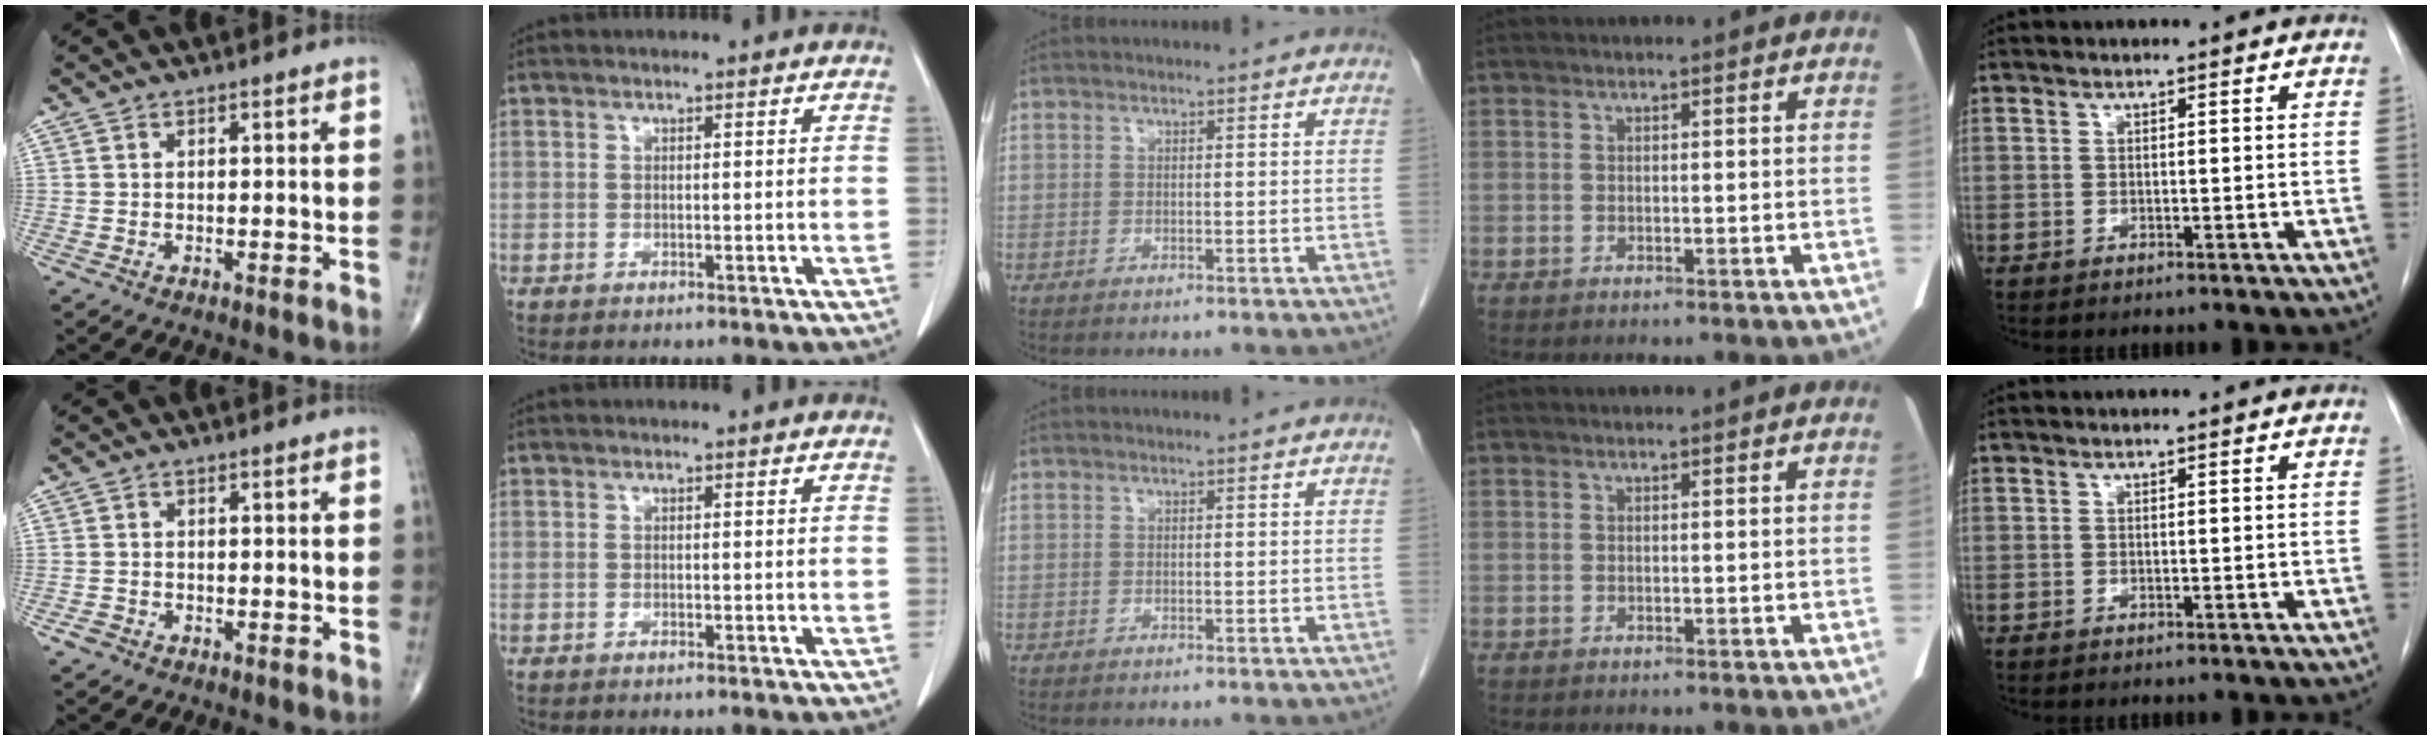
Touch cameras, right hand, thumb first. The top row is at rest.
{"thumb": {"total": 1.5, "force": [-0.9, 1.1, 0.5], "torque": [-0.009, 0.006, -0.017]}}